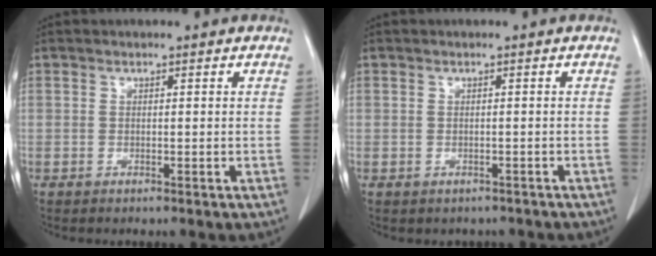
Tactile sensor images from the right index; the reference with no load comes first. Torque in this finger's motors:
{"motor_torque": [-0.68, -0.21, -0.26, -0.09]}